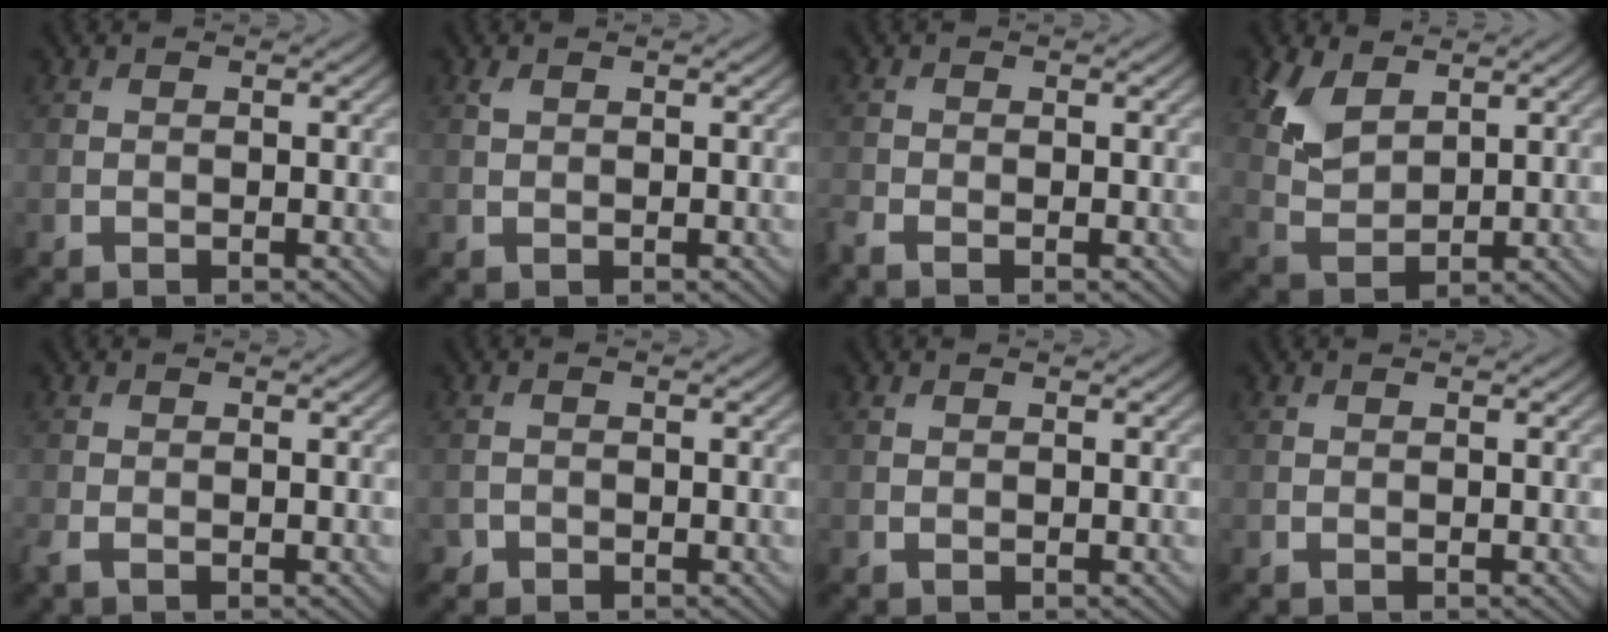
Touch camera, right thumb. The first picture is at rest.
{"total": 0.6, "force": [0.4, 0.3, 0.4], "torque": [-0.013, 0.000, 0.009]}
{"total": 1.5, "force": [-1.3, 0.3, 0.7], "torque": [-0.023, -0.009, -0.035]}
{"total": 5.8, "force": [3.1, 3.4, 3.6], "torque": [-0.089, -0.004, 0.067]}
{"total": 1.1, "force": [-0.6, 0.4, 0.8], "torque": [-0.028, -0.006, -0.017]}
{"total": 0.8, "force": [-0.5, 0.6, 0.0], "torque": [0.003, -0.002, -0.013]}
{"total": 0.0}
{"total": 0.0}